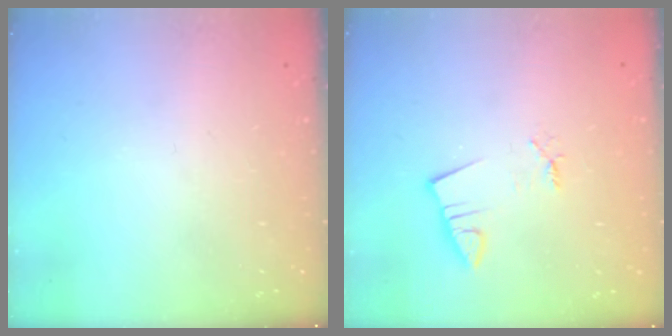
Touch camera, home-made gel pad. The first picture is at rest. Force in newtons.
{"total": 1.4, "press": 1.4, "slide": 0.1}